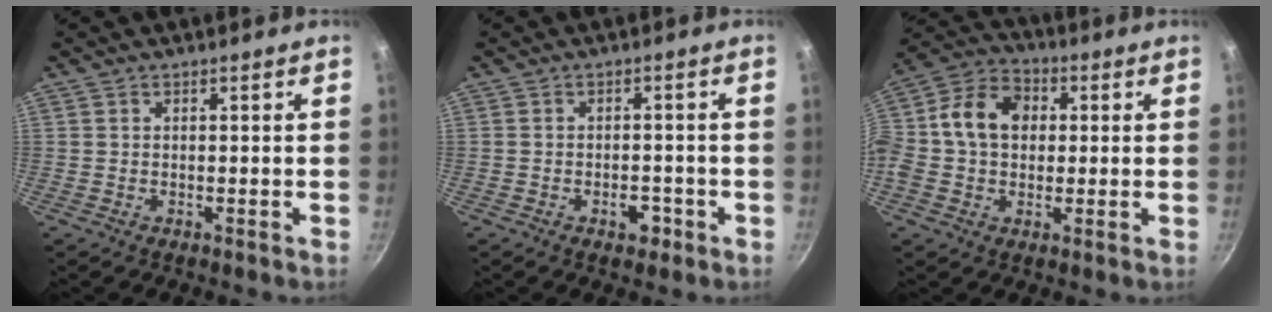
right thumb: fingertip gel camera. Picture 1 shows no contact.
{"total": 3.4, "force": [-1.7, 2.0, 2.1], "torque": [-0.014, 0.015, -0.020]}
{"total": 15.0, "force": [1.4, 11.4, 9.7], "torque": [-0.160, 0.034, -0.001]}